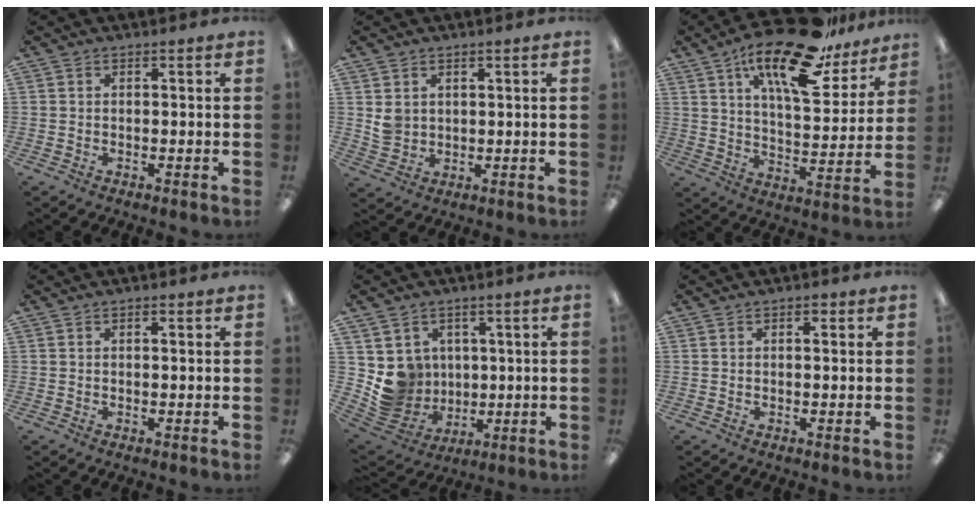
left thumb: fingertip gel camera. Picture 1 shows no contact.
{"total": 3.6, "force": [1.6, 3.1, 1.1], "torque": [-0.018, 0.000, 0.031]}
{"total": 22.2, "force": [14.9, 8.1, 14.3], "torque": [-0.227, -0.084, 0.246]}
{"total": 0.5, "force": [0.4, 0.2, 0.4], "torque": [-0.008, 0.003, 0.006]}
{"total": 8.8, "force": [2.2, 8.4, 1.2], "torque": [-0.045, -0.021, 0.054]}
{"total": 1.2, "force": [0.7, 0.6, 0.8], "torque": [-0.009, -0.001, 0.010]}